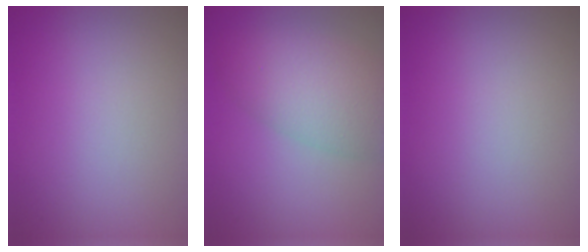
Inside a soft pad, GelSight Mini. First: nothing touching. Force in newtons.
{"total": 6.1, "press": 6.1, "slide": 0.2}
{"total": 0.0}